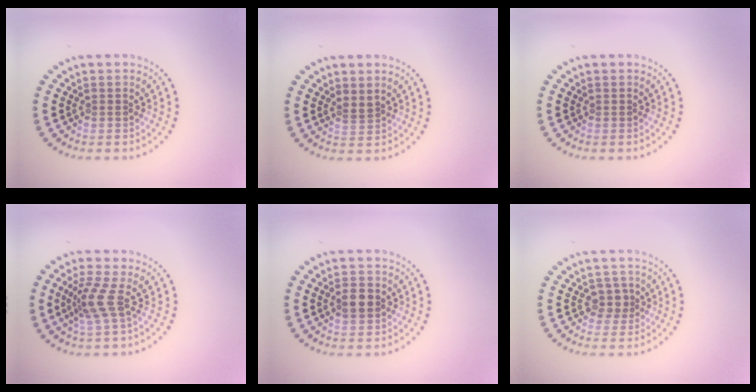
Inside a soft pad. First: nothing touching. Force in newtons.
{"total": 0.8, "press": 0.6, "slide": 0.6}
{"total": 0.0}
{"total": 2.7, "press": 1.9, "slide": 1.9}
{"total": 2.9, "press": 2.9, "slide": 0.1}
{"total": 1.7, "press": 1.4, "slide": 1.0}